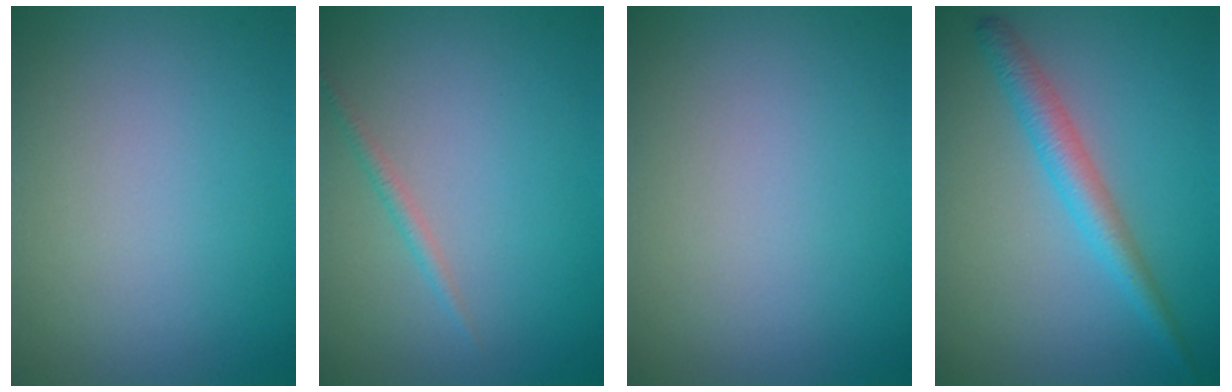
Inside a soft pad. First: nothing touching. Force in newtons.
{"total": 1.0, "press": 1.0, "slide": 0.1}
{"total": 0.0}
{"total": 2.9, "press": 2.9, "slide": 0.0}